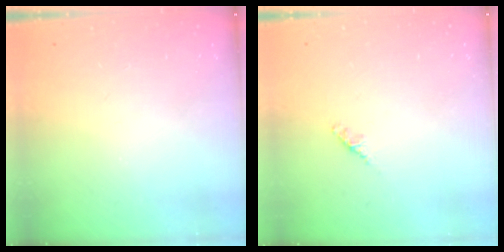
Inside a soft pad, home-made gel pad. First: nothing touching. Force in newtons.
{"total": 1.8, "press": 1.7, "slide": 0.6}